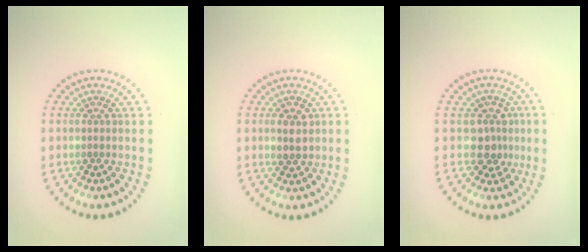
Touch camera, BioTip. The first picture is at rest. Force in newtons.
{"total": 1.9, "press": 1.9, "slide": 0.5}
{"total": 2.4, "press": 1.9, "slide": 1.5}